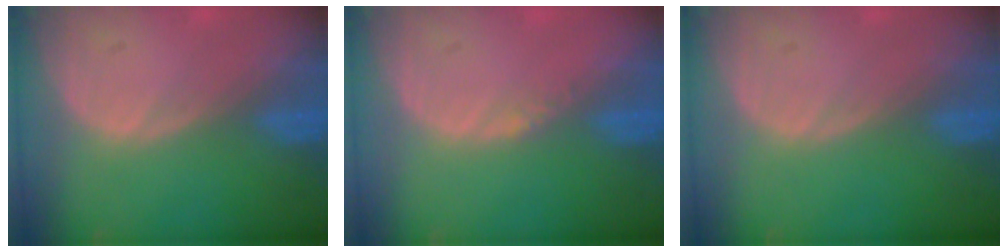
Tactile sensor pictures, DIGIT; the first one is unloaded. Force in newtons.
{"total": 0.8, "press": 0.6, "slide": 0.4}
{"total": 0.0}